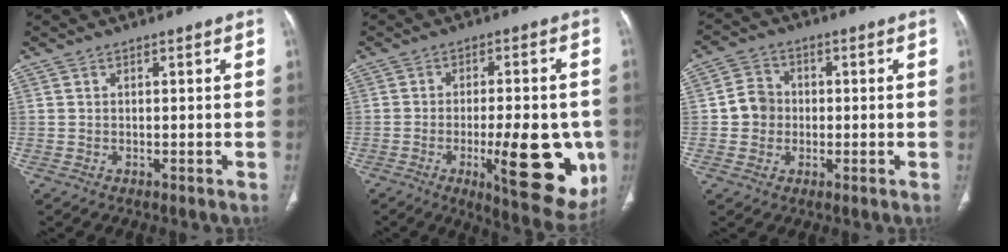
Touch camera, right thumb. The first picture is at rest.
{"total": 18.5, "force": [-4.7, 6.0, 16.8], "torque": [-0.182, -0.012, -0.048]}
{"total": 5.6, "force": [-0.4, 5.2, 1.9], "torque": [-0.011, 0.012, -0.013]}